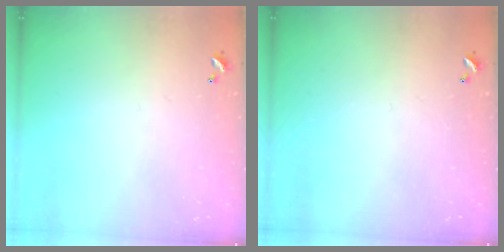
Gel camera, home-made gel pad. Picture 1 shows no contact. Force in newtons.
{"total": 0.0}